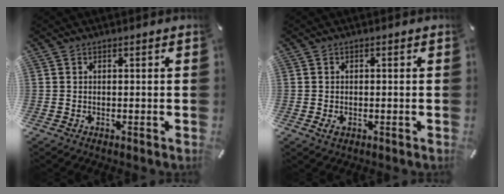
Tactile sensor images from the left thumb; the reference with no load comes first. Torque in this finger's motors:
{"motor_torque": [0.15, 0.93, 0.13, -0.15, 0.10]}